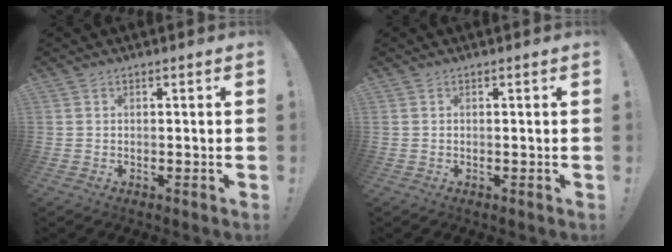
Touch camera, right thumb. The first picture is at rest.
{"total": 0.0}